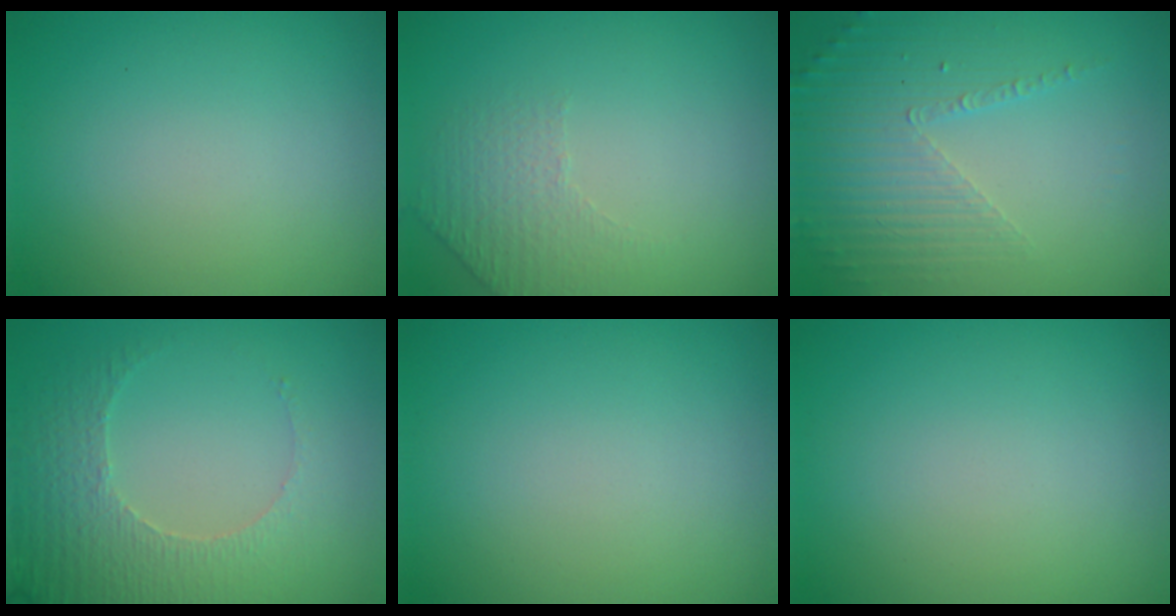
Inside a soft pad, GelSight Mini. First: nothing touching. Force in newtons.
{"total": 1.5, "press": 1.0, "slide": 1.1}
{"total": 5.3, "press": 3.1, "slide": 4.2}
{"total": 3.9, "press": 3.3, "slide": 2.1}
{"total": 0.0}
{"total": 0.0}